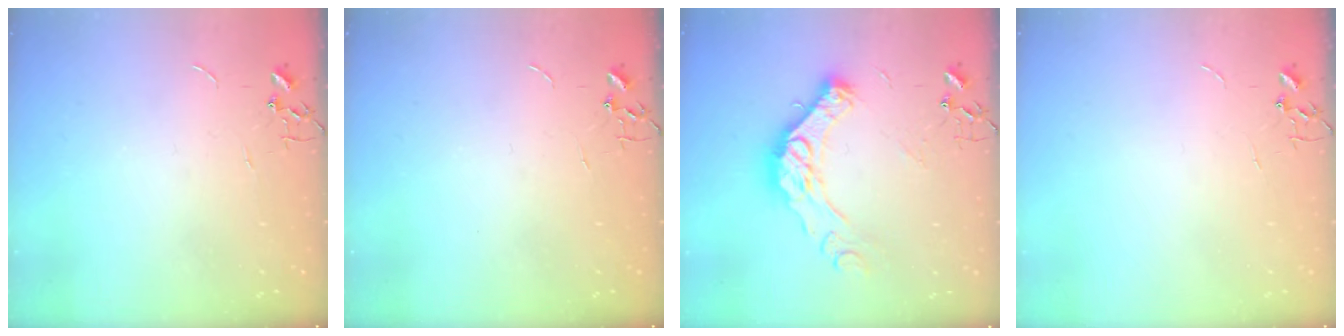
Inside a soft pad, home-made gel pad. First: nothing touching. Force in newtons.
{"total": 0.0}
{"total": 16.5, "press": 16.5, "slide": 1.2}
{"total": 0.0}